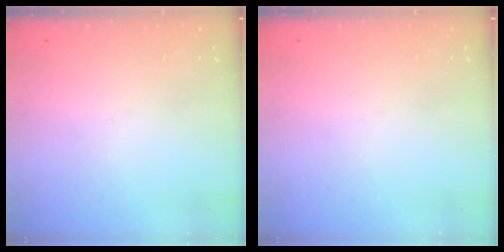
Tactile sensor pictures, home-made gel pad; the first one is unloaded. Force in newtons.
{"total": 0.0}